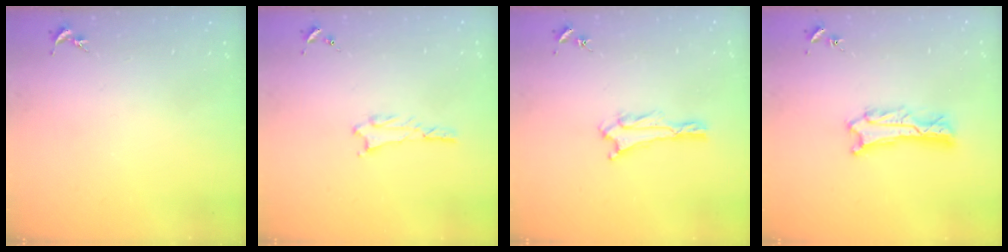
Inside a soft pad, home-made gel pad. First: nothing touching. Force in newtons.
{"total": 1.0, "press": 1.0, "slide": 0.1}
{"total": 0.7, "press": 0.7, "slide": 0.1}
{"total": 2.2, "press": 2.2, "slide": 0.2}